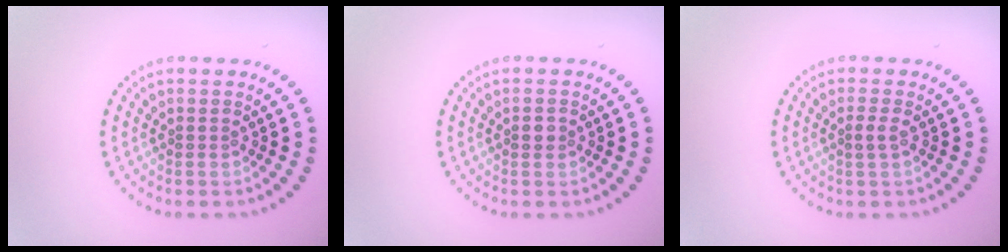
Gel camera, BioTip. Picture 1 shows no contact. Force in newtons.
{"total": 0.9, "press": 0.8, "slide": 0.3}
{"total": 1.0, "press": 0.9, "slide": 0.5}